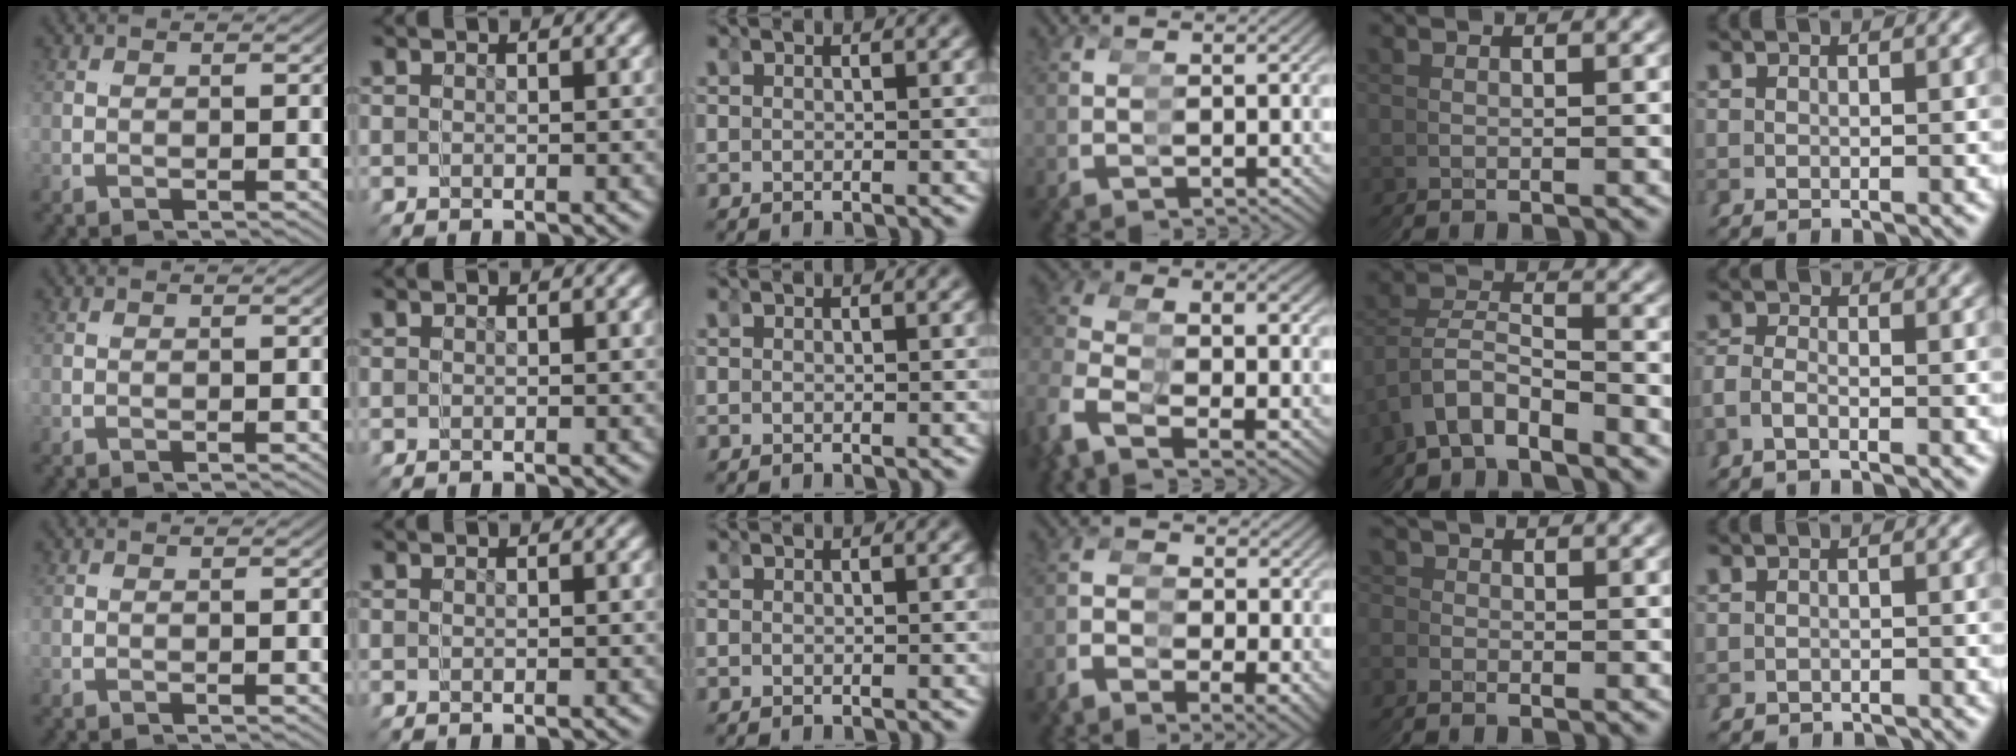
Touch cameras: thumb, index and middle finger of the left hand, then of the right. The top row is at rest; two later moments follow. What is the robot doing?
{"motion": "grasp_and_lifting", "object": "hoodie"}